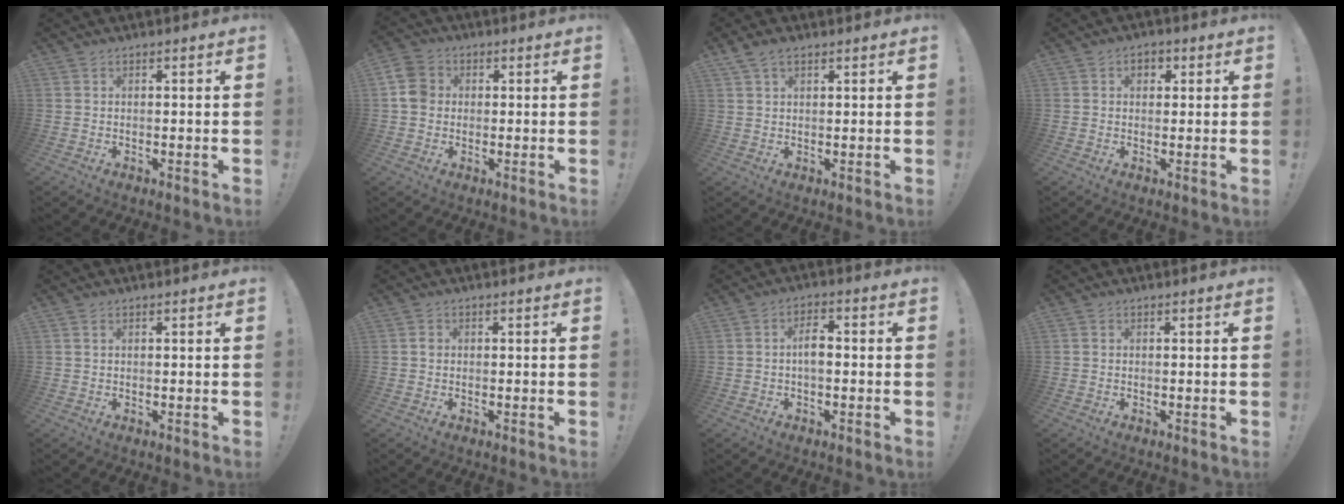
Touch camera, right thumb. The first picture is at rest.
{"total": 7.1, "force": [0.6, 6.3, 3.2], "torque": [-0.063, 0.014, 0.014]}
{"total": 4.0, "force": [2.5, 2.1, 2.3], "torque": [-0.047, -0.003, 0.051]}
{"total": 3.4, "force": [0.8, 2.6, 2.0], "torque": [-0.020, 0.003, 0.011]}
{"total": 0.8, "force": [0.5, 0.2, 0.6], "torque": [-0.013, 0.000, 0.009]}
{"total": 0.8, "force": [-0.1, 0.7, 0.4], "torque": [0.001, -0.001, -0.003]}
{"total": 5.0, "force": [-0.1, 2.5, 4.3], "torque": [-0.069, 0.002, -0.008]}
{"total": 0.0}